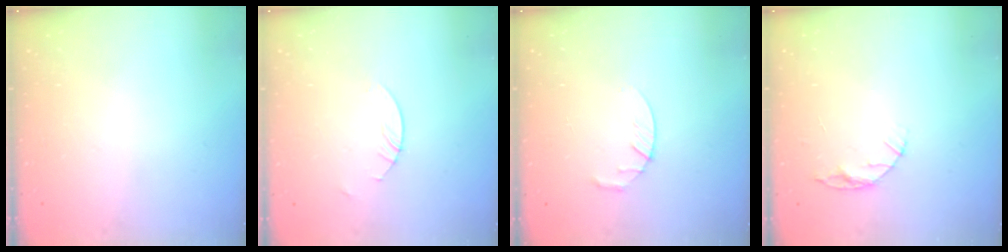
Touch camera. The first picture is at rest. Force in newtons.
{"total": 2.7, "press": 2.7, "slide": 0.2}
{"total": 3.0, "press": 2.9, "slide": 0.5}
{"total": 5.1, "press": 5.1, "slide": 0.5}